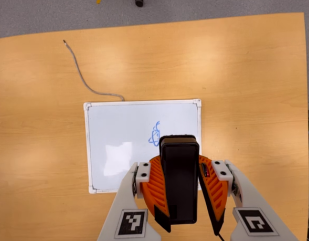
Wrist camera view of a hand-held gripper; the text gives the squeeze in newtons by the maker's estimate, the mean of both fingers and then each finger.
{"total": 12.1, "left": 11.3, "right": 12.8}